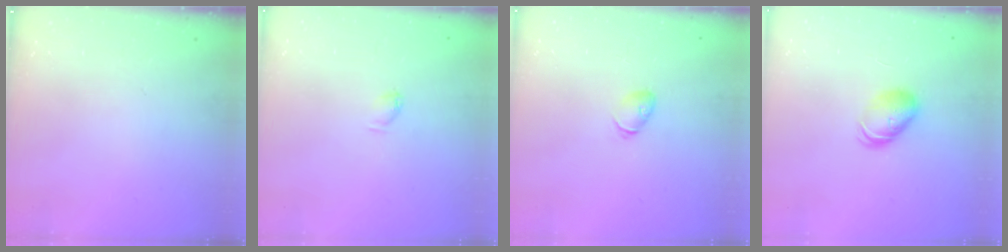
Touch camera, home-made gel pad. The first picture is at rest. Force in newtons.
{"total": 3.9, "press": 3.8, "slide": 0.6}
{"total": 5.0, "press": 4.9, "slide": 1.2}
{"total": 8.2, "press": 8.2, "slide": 0.5}